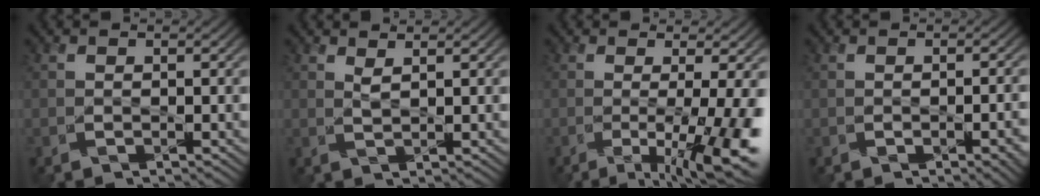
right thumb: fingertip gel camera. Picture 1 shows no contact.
{"total": 1.3, "force": [1.0, 0.1, 0.8], "torque": [-0.025, 0.000, 0.020]}
{"total": 11.7, "force": [-2.5, 3.1, 10.9], "torque": [-0.126, -0.014, -0.025]}
{"total": 3.3, "force": [-1.2, 1.1, 2.9], "torque": [-0.039, -0.007, -0.007]}